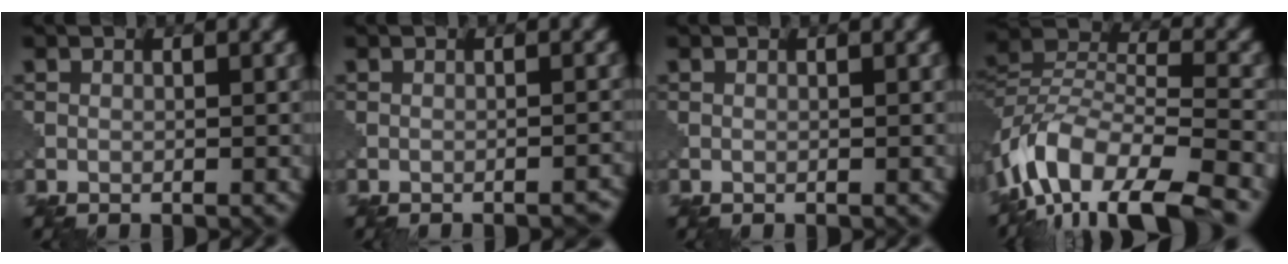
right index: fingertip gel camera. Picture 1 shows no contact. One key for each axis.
{"total": 1.9, "fx": -1.7, "fy": 0.4, "fz": 0.8, "tx": 0.000, "ty": 0.003, "tz": -0.023}
{"total": 0.0}
{"total": 12.6, "fx": -8.7, "fy": 5.1, "fz": 7.5, "tx": -0.149, "ty": 0.004, "tz": -0.158}